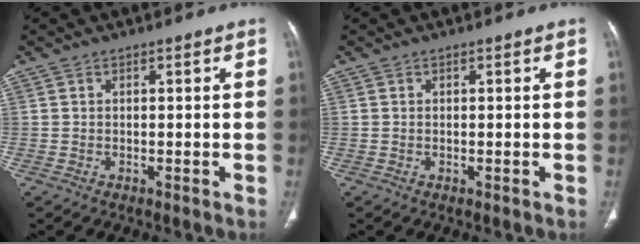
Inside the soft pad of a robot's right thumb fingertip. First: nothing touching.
{"total": 0.0}